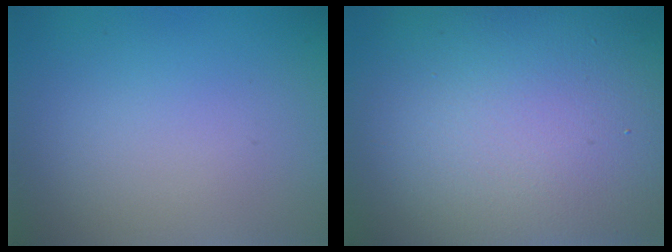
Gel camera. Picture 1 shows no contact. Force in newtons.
{"total": 16.6, "press": 16.5, "slide": 1.5}